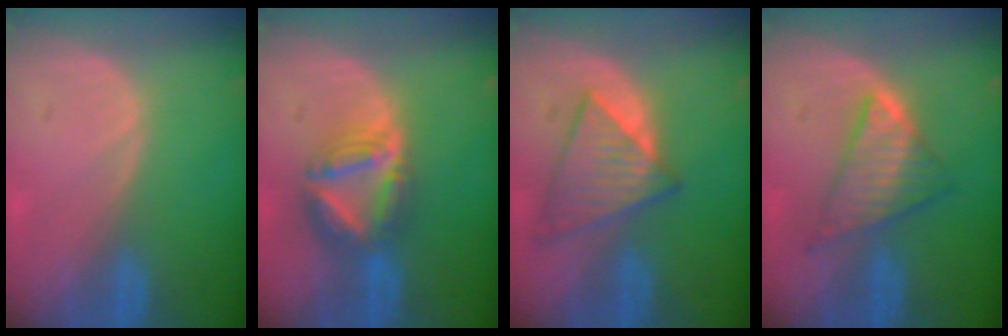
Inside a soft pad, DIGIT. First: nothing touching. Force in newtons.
{"total": 7.8, "press": 6.8, "slide": 3.8}
{"total": 6.9, "press": 6.9, "slide": 1.0}
{"total": 6.4, "press": 6.4, "slide": 0.1}